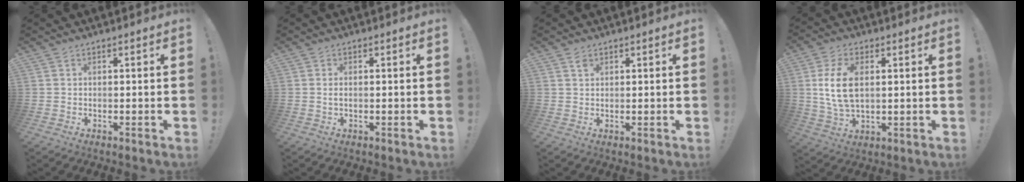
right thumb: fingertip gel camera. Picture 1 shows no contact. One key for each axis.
{"total": 0.9, "fx": 0.0, "fy": 0.2, "fz": 0.9, "tx": -0.018, "ty": 0.004, "tz": -0.001}
{"total": 1.7, "fx": 1.1, "fy": 1.0, "fz": 0.9, "tx": -0.002, "ty": -0.006, "tz": 0.018}
{"total": 11.5, "fx": 2.0, "fy": 6.5, "fz": 9.2, "tx": -0.171, "ty": -0.004, "tz": 0.036}